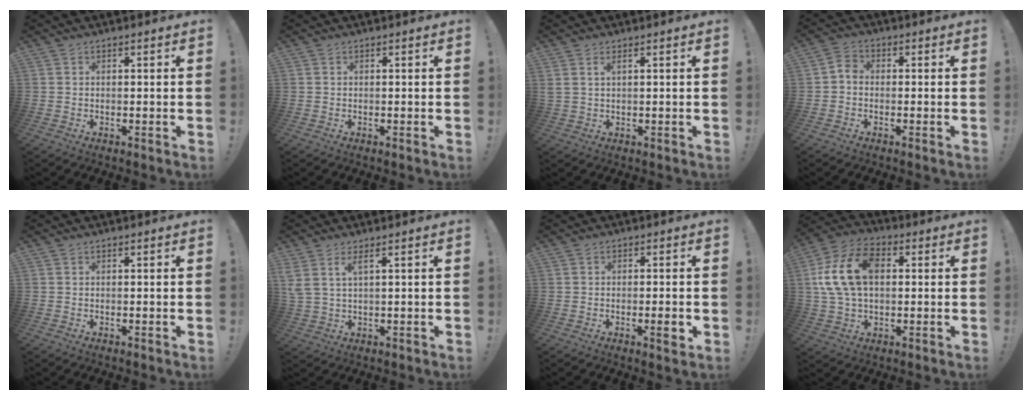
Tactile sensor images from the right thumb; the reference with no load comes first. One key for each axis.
{"total": 0.0}
{"total": 2.0, "fx": 1.0, "fy": 0.3, "fz": 1.7, "tx": -0.039, "ty": 0.000, "tz": 0.018}
{"total": 3.0, "fx": -1.2, "fy": 2.1, "fz": 1.7, "tx": -0.027, "ty": 0.012, "tz": -0.022}
{"total": 0.0}
{"total": 4.2, "fx": 2.2, "fy": 0.7, "fz": 3.6, "tx": -0.065, "ty": -0.009, "tz": 0.040}
{"total": 3.3, "fx": -0.9, "fy": 0.4, "fz": 3.2, "tx": -0.039, "ty": -0.004, "tz": -0.015}
{"total": 16.4, "fx": 2.5, "fy": 10.7, "fz": 12.2, "tx": -0.245, "ty": 0.009, "tz": 0.044}